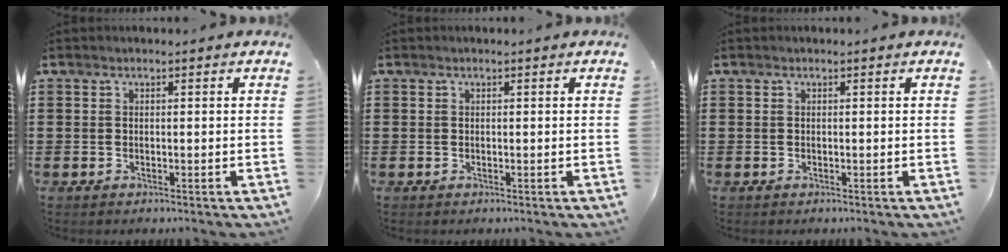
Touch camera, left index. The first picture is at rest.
{"total": 0.0}
{"total": 0.0}